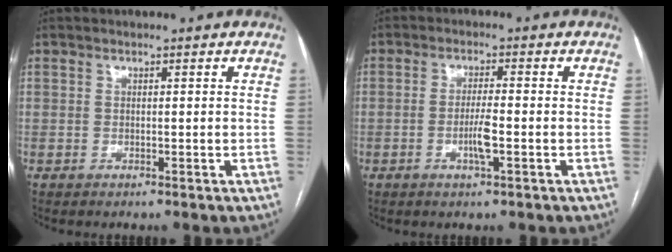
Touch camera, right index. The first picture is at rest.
{"total": 3.7, "force": [-1.1, 0.2, 3.5], "torque": [-0.068, -0.003, -0.022]}